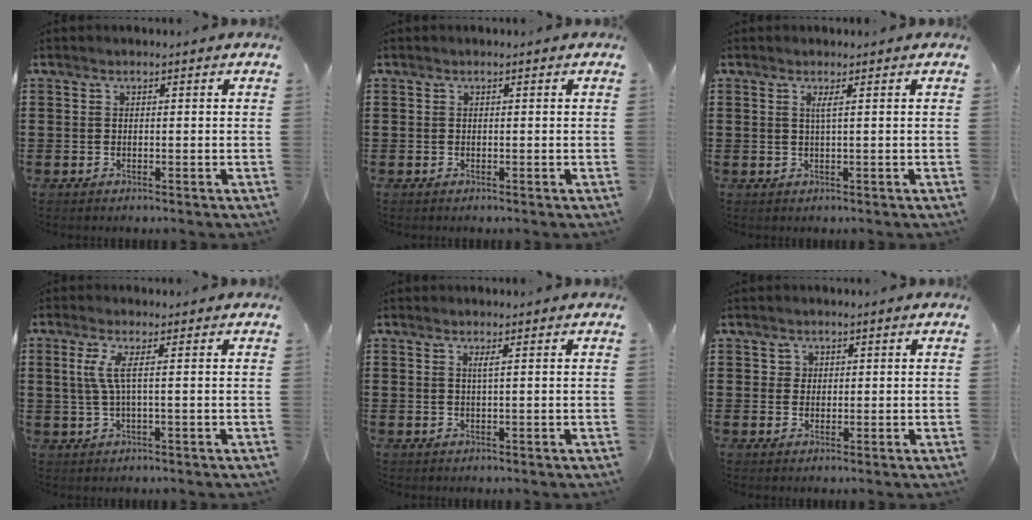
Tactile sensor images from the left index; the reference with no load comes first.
{"total": 0.0}
{"total": 1.4, "force": [0.5, -0.2, 1.3], "torque": [-0.026, -0.003, 0.007]}
{"total": 3.9, "force": [0.6, 0.1, 3.8], "torque": [-0.090, -0.010, 0.004]}
{"total": 1.2, "force": [0.4, -0.2, 1.0], "torque": [-0.021, -0.004, 0.007]}
{"total": 0.7, "force": [0.2, 0.7, 0.2], "torque": [-0.005, 0.005, 0.005]}